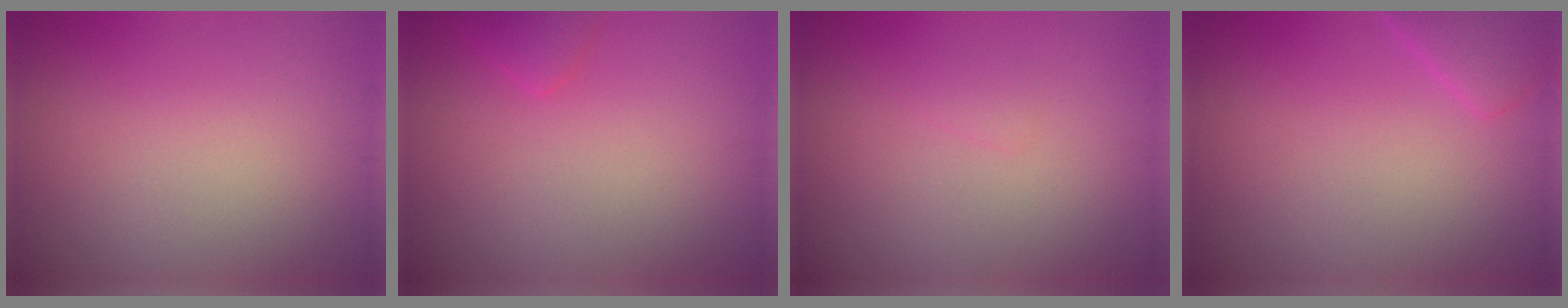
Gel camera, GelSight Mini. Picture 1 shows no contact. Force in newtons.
{"total": 1.4, "press": 1.4, "slide": 0.1}
{"total": 0.6, "press": 0.6, "slide": 0.0}
{"total": 2.0, "press": 2.0, "slide": 0.1}